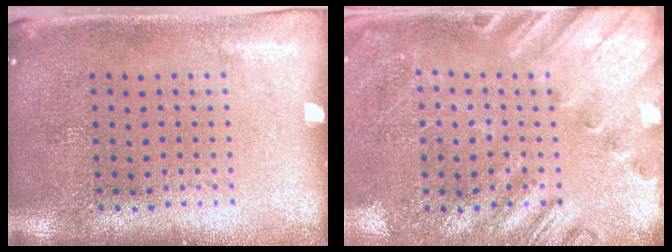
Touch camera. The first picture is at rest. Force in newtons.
{"total": 2.2, "press": 2.0, "slide": 1.0}